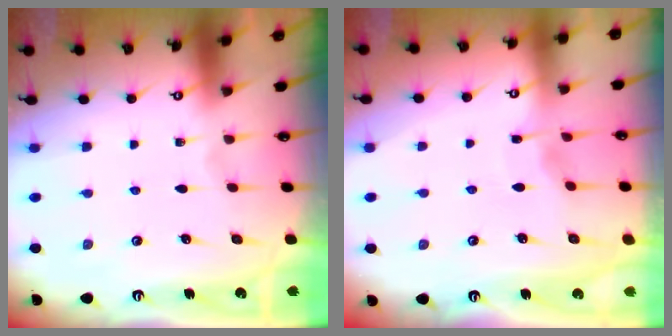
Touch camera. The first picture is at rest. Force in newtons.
{"total": 2.7, "press": 2.6, "slide": 0.4}